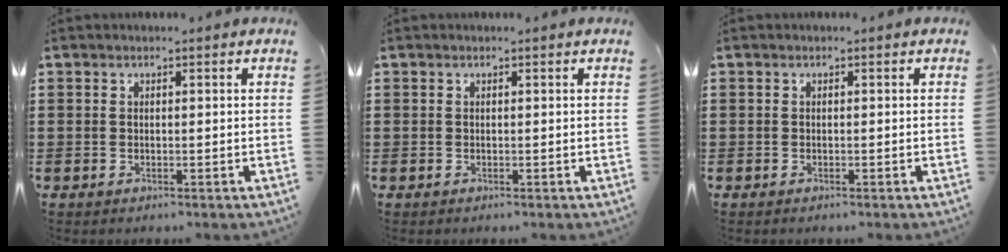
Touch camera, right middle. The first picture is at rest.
{"total": 0.0}
{"total": 0.0}